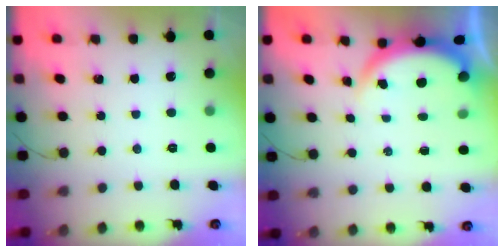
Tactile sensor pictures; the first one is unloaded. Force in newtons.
{"total": 4.0, "press": 4.0, "slide": 0.2}